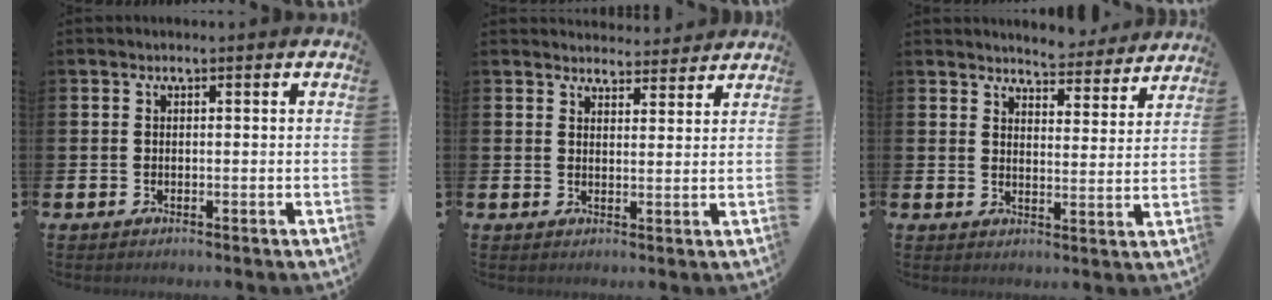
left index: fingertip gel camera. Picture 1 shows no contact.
{"total": 3.6, "force": [3.5, 0.7, -0.1], "torque": [0.005, -0.022, 0.063]}
{"total": 5.0, "force": [5.0, 0.4, 0.0], "torque": [-0.005, -0.040, 0.086]}